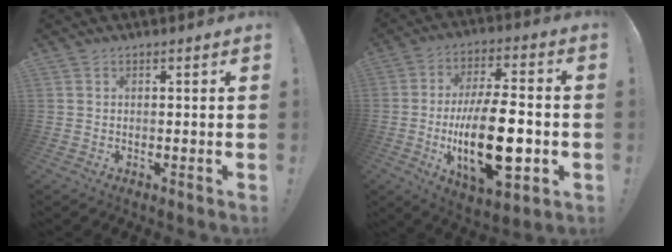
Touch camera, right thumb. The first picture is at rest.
{"total": 22.8, "force": [-4.3, 9.6, 20.2], "torque": [-0.363, 0.003, -0.064]}